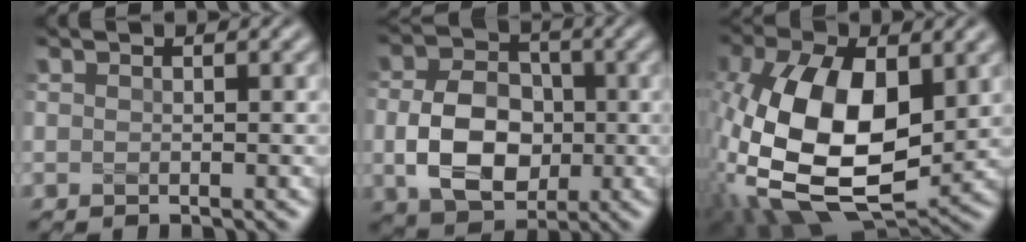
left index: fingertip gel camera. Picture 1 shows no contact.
{"total": 7.4, "force": [-0.8, 5.4, 5.0], "torque": [-0.098, -0.003, -0.015]}
{"total": 14.5, "force": [0.7, 8.3, 11.8], "torque": [-0.258, -0.006, 0.011]}